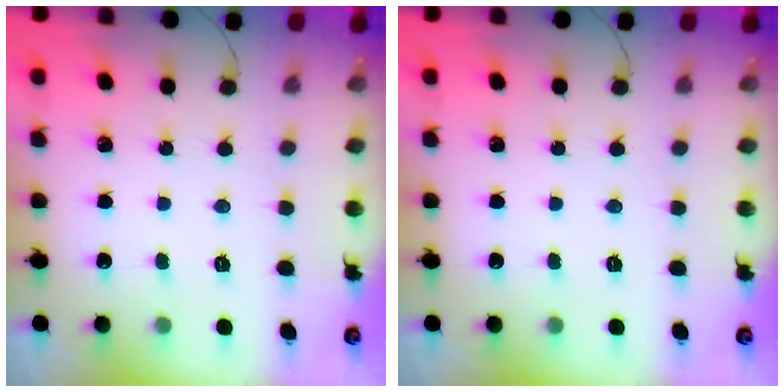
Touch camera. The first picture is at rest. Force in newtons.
{"total": 0.0}